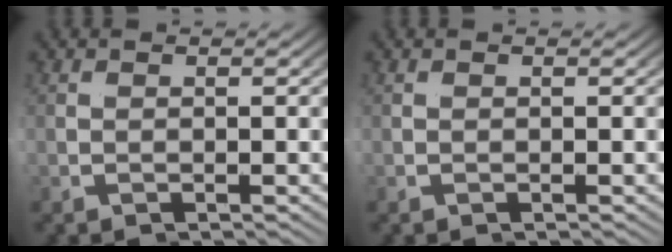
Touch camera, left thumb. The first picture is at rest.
{"total": 0.0}